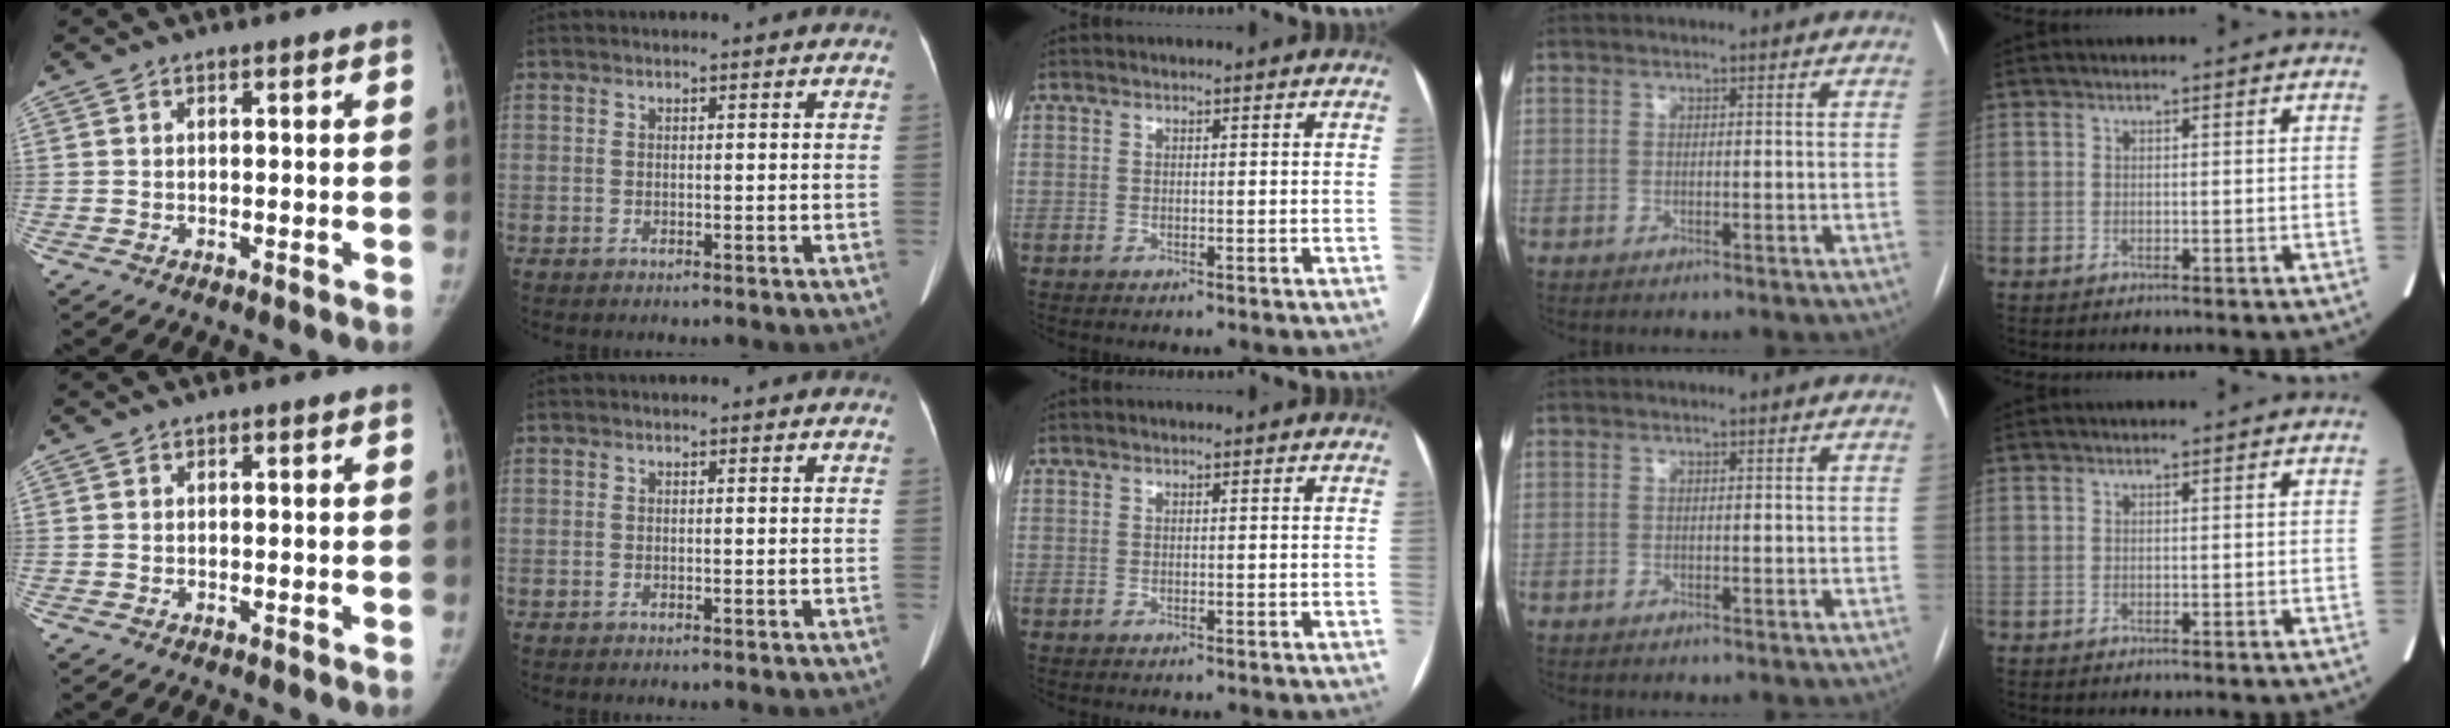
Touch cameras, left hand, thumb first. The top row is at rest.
{}